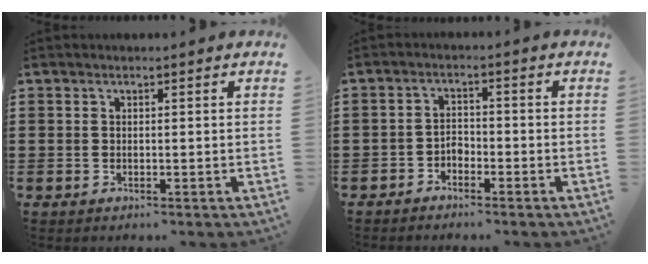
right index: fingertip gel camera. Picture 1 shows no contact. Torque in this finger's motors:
{"motor_torque": [1.09, 1.05, 0.22, 0.03]}